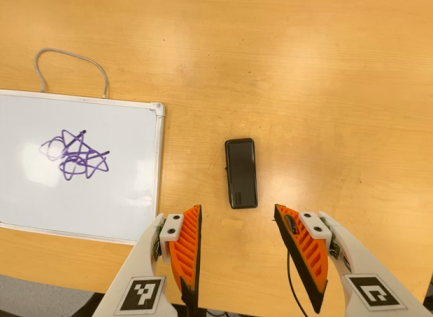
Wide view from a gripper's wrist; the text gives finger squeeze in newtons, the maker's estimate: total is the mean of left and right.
{"total": 0.0}